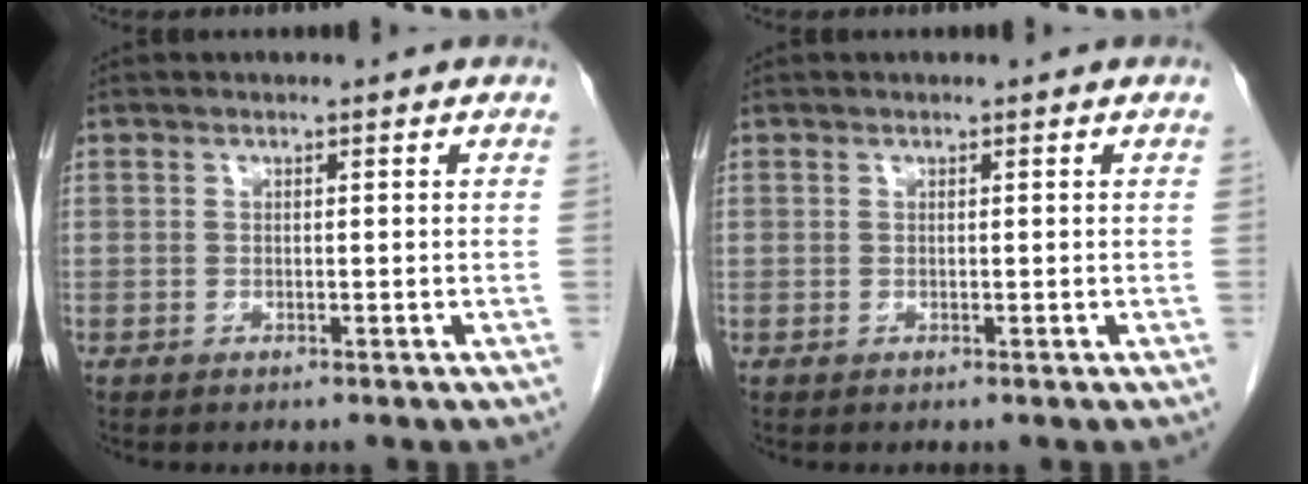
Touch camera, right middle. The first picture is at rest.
{"total": 0.0}